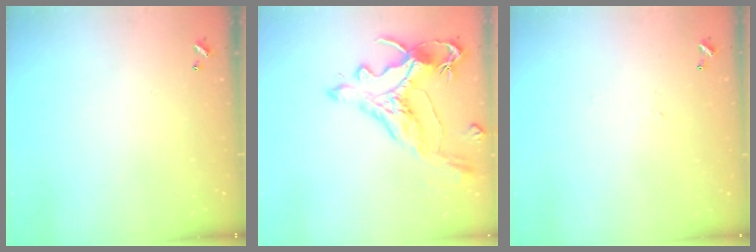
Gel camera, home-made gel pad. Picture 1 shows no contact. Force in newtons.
{"total": 3.8, "press": 3.4, "slide": 1.7}
{"total": 1.7, "press": 1.6, "slide": 0.3}